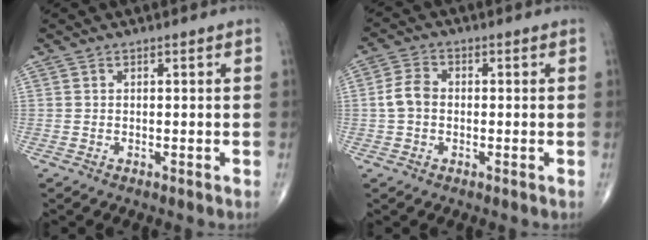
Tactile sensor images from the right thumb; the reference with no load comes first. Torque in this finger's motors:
{"motor_torque": [-0.44, 0.54, 0.48, -0.13, 0.04]}